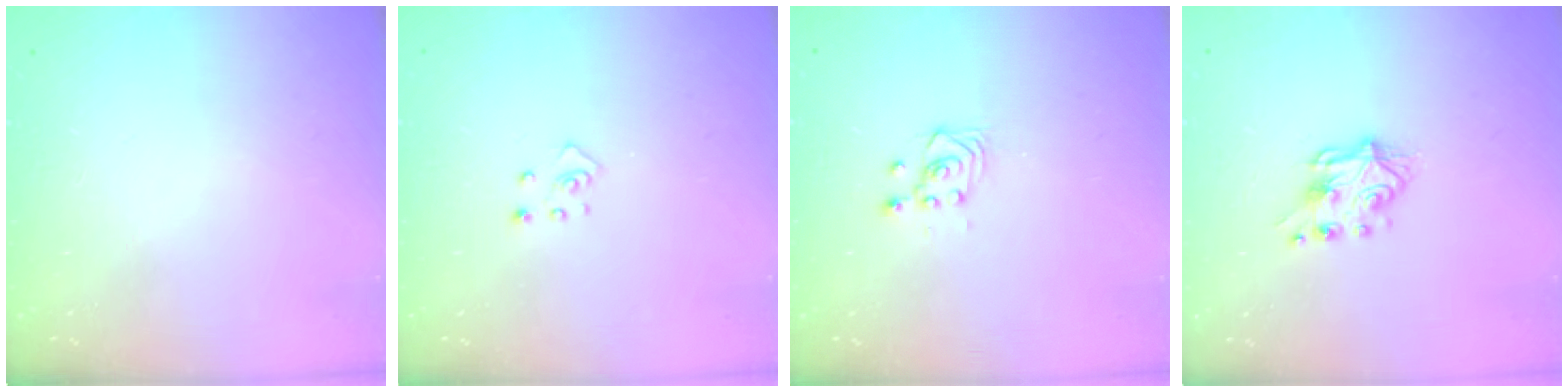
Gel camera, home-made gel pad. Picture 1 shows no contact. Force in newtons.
{"total": 2.8, "press": 2.8, "slide": 0.3}
{"total": 3.5, "press": 3.2, "slide": 1.5}
{"total": 6.5, "press": 6.5, "slide": 0.6}